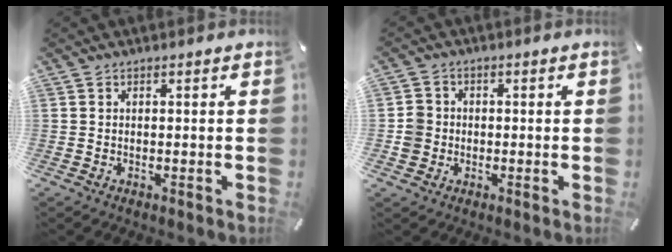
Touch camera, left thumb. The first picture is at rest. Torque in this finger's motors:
{"motor_torque": [-0.03, 0.07, -0.10, -0.05, 0.05]}